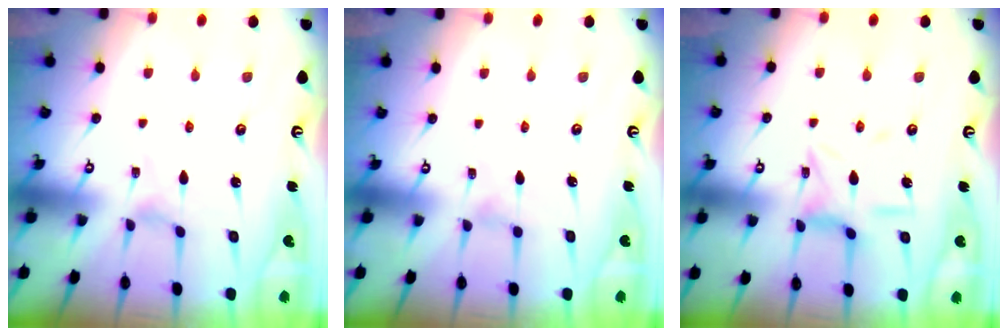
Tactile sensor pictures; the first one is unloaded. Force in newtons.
{"total": 0.6, "press": 0.5, "slide": 0.2}
{"total": 7.6, "press": 7.6, "slide": 0.5}